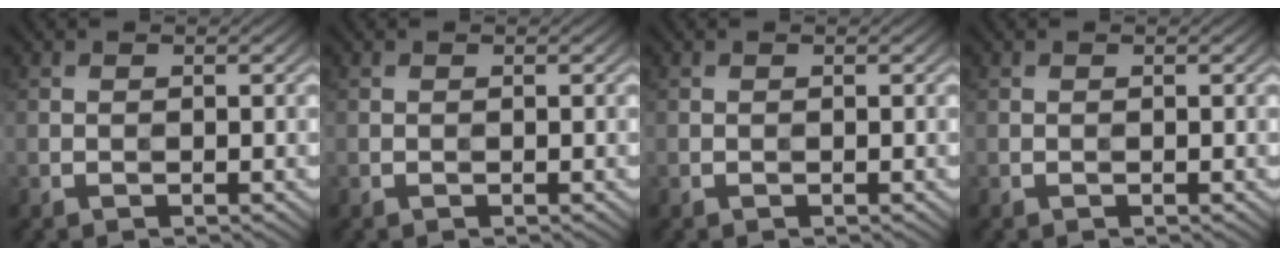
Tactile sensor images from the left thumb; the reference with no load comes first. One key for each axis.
{"total": 0.0}
{"total": 0.0}
{"total": 0.0}